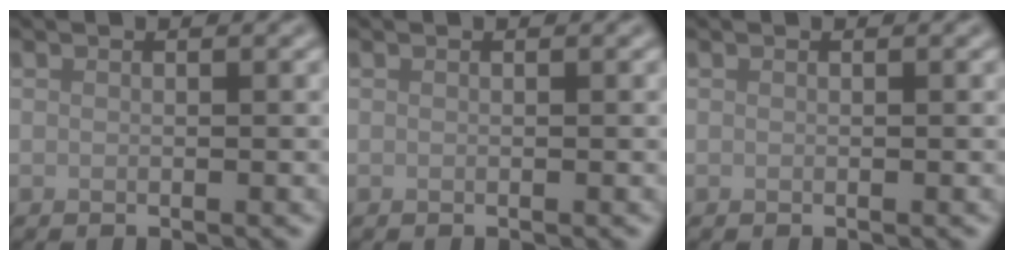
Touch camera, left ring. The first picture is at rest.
{"total": 0.0}
{"total": 0.0}